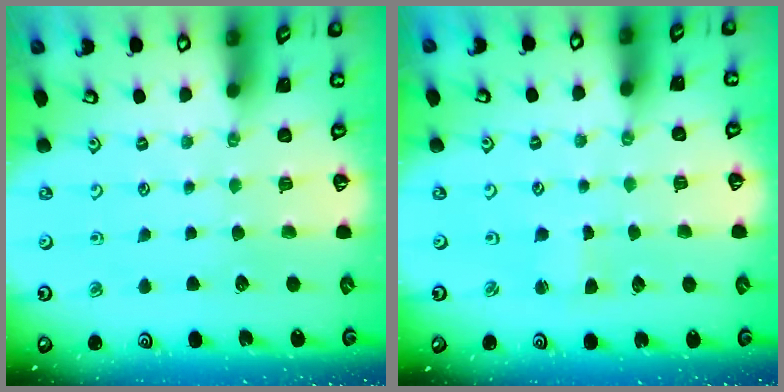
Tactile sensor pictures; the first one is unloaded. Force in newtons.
{"total": 1.8, "press": 1.7, "slide": 0.3}